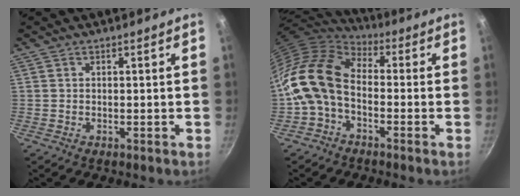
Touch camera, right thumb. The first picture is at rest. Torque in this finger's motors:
{"motor_torque": [1.83, 2.38, 0.84, -0.72, 0.42]}